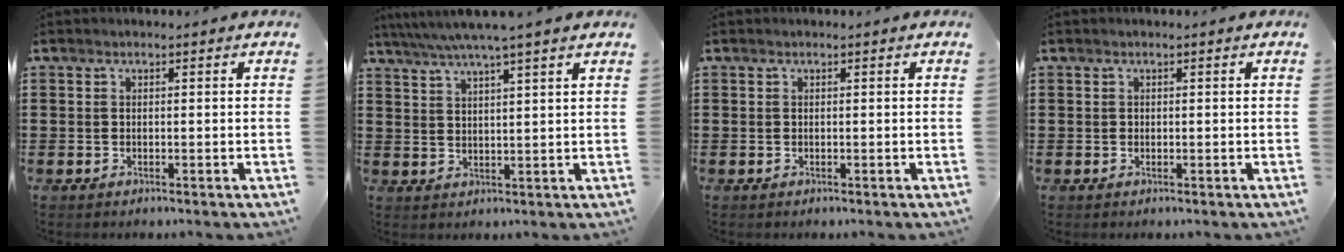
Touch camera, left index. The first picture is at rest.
{"total": 4.5, "force": [3.6, -0.5, 2.6], "torque": [-0.060, -0.012, 0.062]}
{"total": 0.0}
{"total": 0.0}